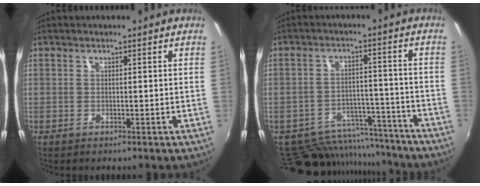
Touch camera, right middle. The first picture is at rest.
{"total": 14.3, "force": [-12.0, 6.7, 4.1], "torque": [-0.094, 0.026, -0.152]}